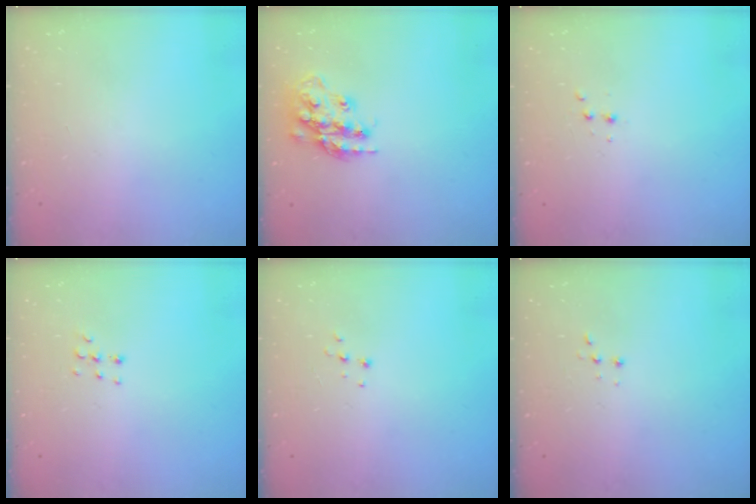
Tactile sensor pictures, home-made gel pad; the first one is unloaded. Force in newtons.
{"total": 17.3, "press": 17.3, "slide": 1.4}
{"total": 2.5, "press": 2.4, "slide": 0.5}
{"total": 4.3, "press": 4.2, "slide": 1.1}
{"total": 4.9, "press": 4.9, "slide": 0.7}
{"total": 2.7, "press": 2.7, "slide": 0.5}